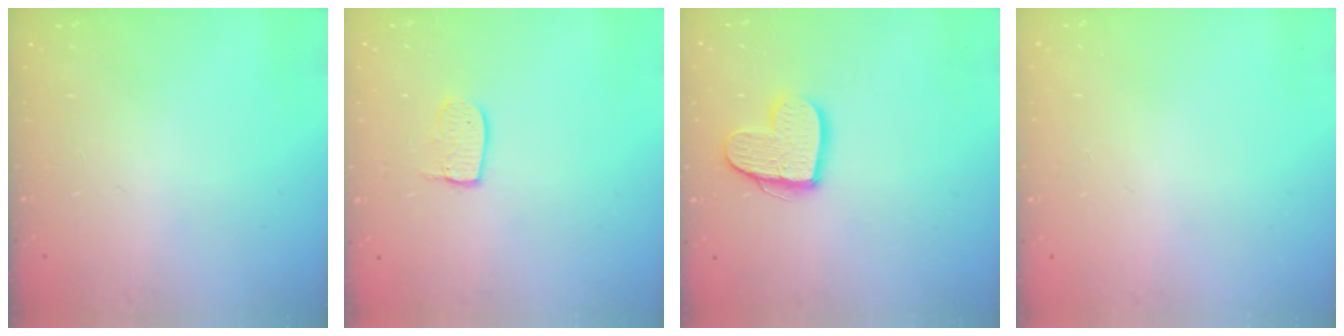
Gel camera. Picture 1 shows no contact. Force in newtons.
{"total": 5.5, "press": 5.5, "slide": 0.4}
{"total": 11.5, "press": 11.5, "slide": 0.6}
{"total": 0.5, "press": 0.5, "slide": 0.1}